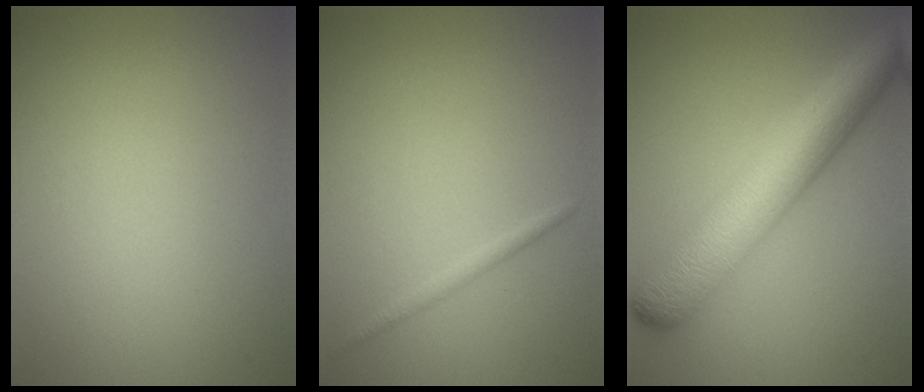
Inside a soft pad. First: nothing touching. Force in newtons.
{"total": 0.9, "press": 0.9, "slide": 0.1}
{"total": 7.9, "press": 7.9, "slide": 0.2}